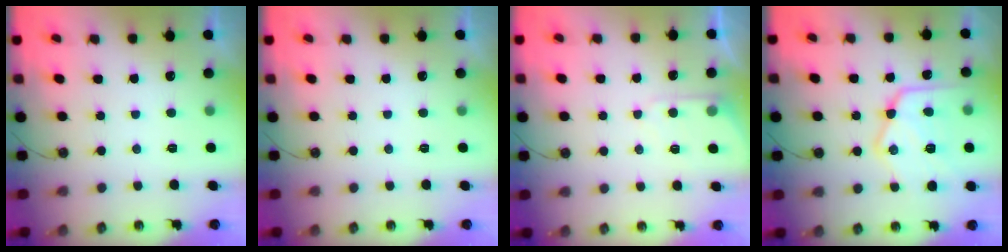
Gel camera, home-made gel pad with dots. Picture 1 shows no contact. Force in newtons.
{"total": 0.0}
{"total": 6.5, "press": 6.4, "slide": 0.6}
{"total": 20.9, "press": 20.8, "slide": 2.2}